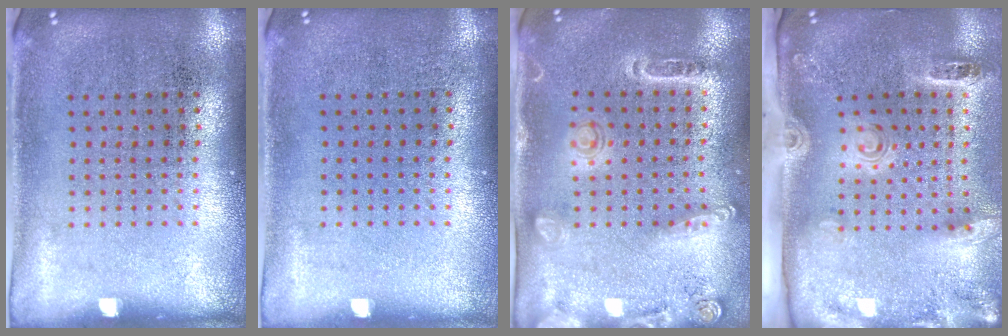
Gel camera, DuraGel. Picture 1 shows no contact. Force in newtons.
{"total": 0.0}
{"total": 1.7, "press": 1.5, "slide": 0.8}
{"total": 2.9, "press": 2.0, "slide": 2.1}